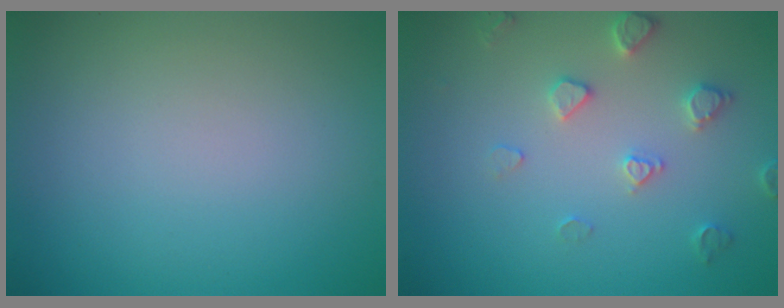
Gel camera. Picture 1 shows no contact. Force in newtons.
{"total": 2.5, "press": 2.4, "slide": 0.5}